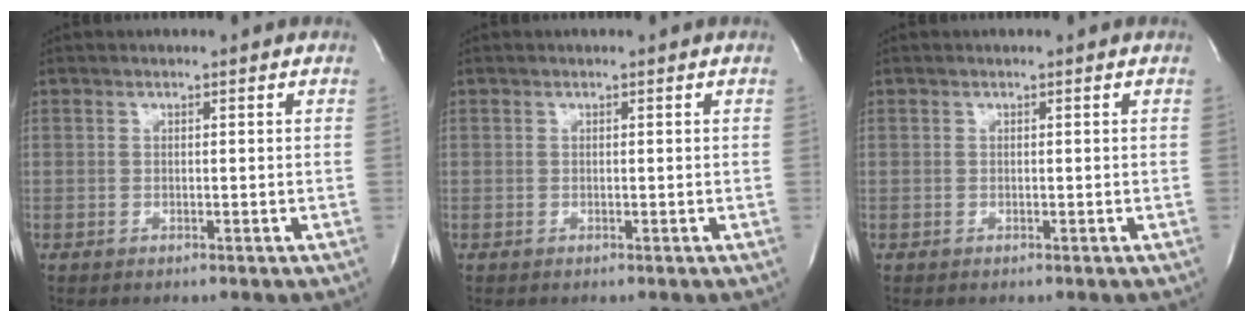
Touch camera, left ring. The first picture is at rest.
{"total": 0.0}
{"total": 0.0}